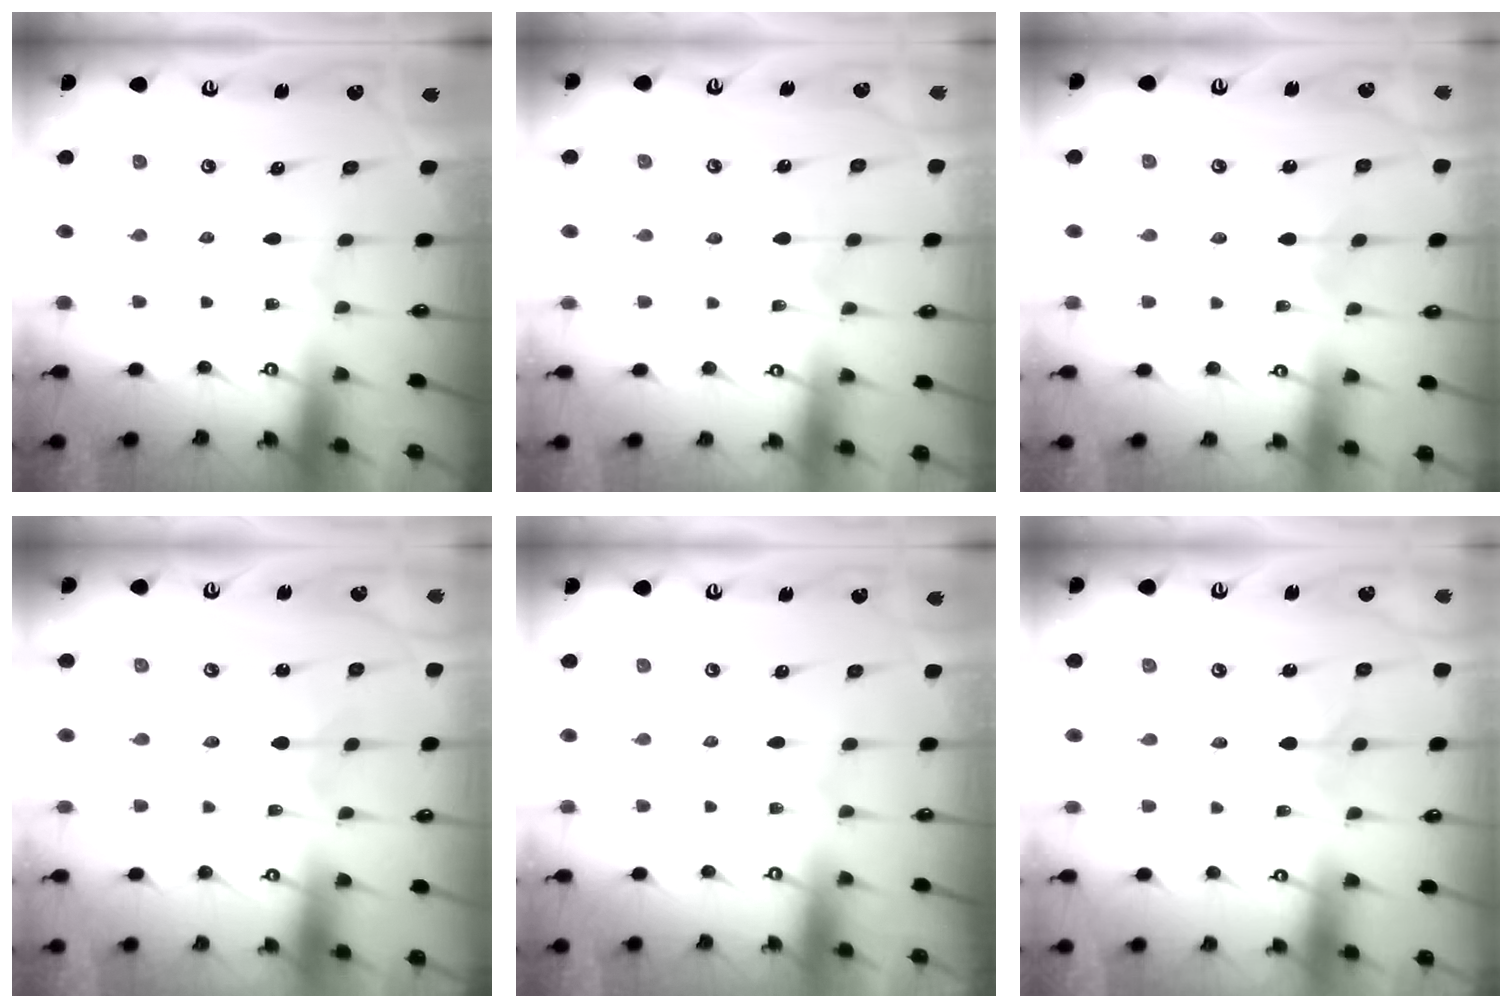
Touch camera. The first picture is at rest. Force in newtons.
{"total": 3.4, "press": 3.3, "slide": 0.4}
{"total": 1.5, "press": 1.5, "slide": 0.1}
{"total": 0.0}
{"total": 0.0}
{"total": 1.9, "press": 1.9, "slide": 0.3}